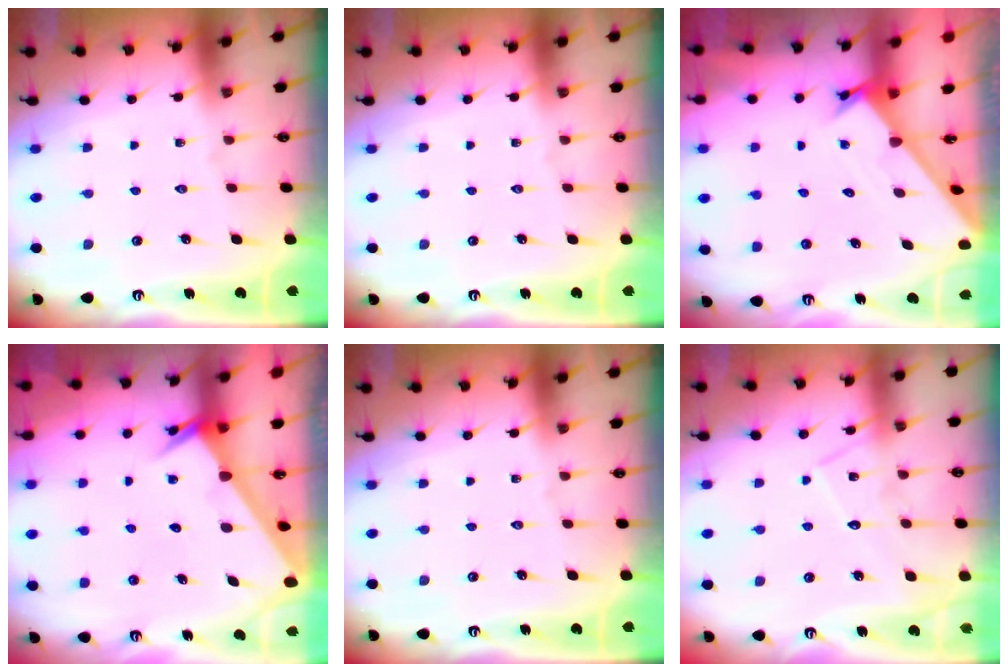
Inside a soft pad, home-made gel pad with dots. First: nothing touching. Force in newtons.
{"total": 0.0}
{"total": 1.8, "press": 1.8, "slide": 0.1}
{"total": 2.5, "press": 2.5, "slide": 0.1}
{"total": 0.0}
{"total": 9.2, "press": 9.1, "slide": 0.7}